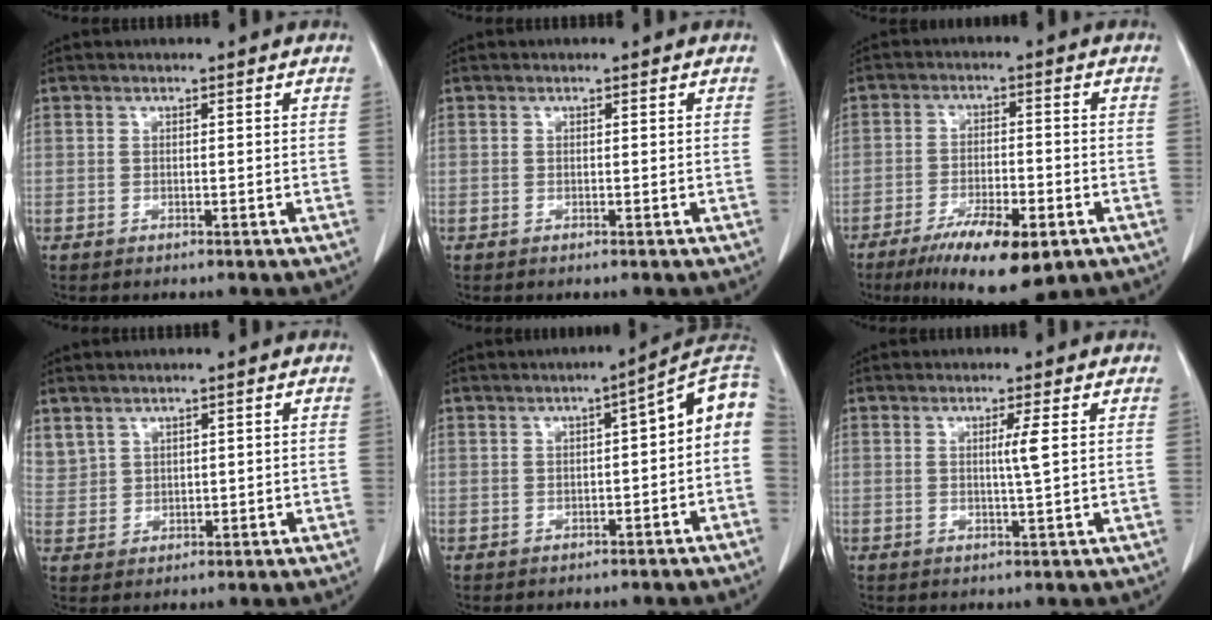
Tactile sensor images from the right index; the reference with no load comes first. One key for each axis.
{"total": 0.0}
{"total": 10.7, "fx": -6.2, "fy": 2.8, "fz": 8.2, "tx": -0.137, "ty": -0.016, "tz": -0.095}
{"total": 5.2, "fx": 3.1, "fy": 3.9, "fz": 1.6, "tx": -0.047, "ty": 0.013, "tz": 0.080}
{"total": 8.1, "fx": -0.3, "fy": 1.8, "fz": 7.9, "tx": -0.102, "ty": 0.030, "tz": -0.010}
{"total": 2.4, "fx": 0.5, "fy": -0.6, "fz": 2.2, "tx": -0.041, "ty": -0.005, "tz": 0.008}